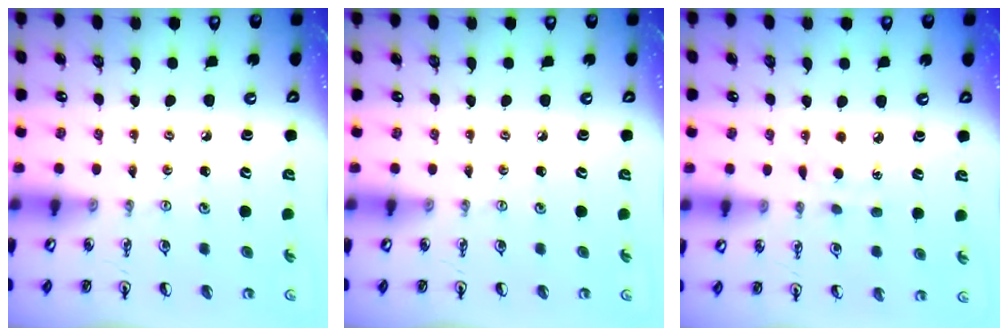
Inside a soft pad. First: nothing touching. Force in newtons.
{"total": 0.0}
{"total": 4.0, "press": 3.9, "slide": 0.4}